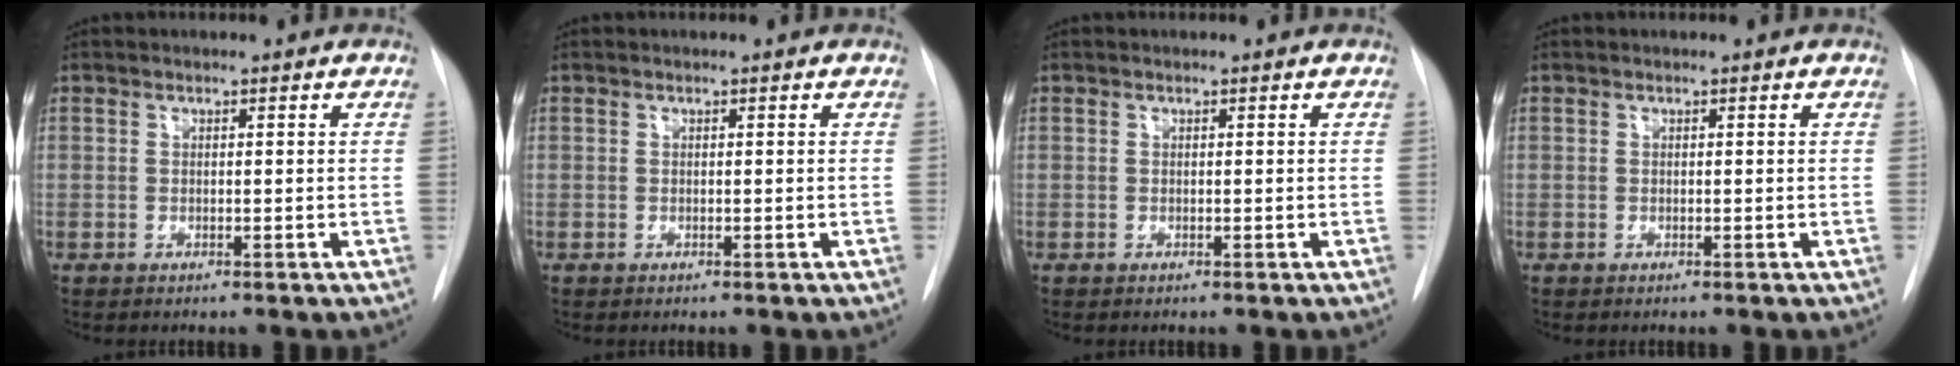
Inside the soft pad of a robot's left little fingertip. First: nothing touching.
{"total": 0.0}
{"total": 0.0}
{"total": 0.0}